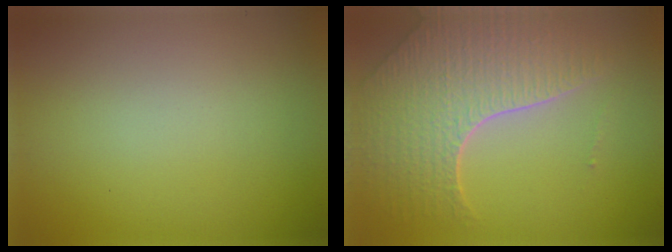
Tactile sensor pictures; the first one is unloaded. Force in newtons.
{"total": 6.8, "press": 4.9, "slide": 4.7}